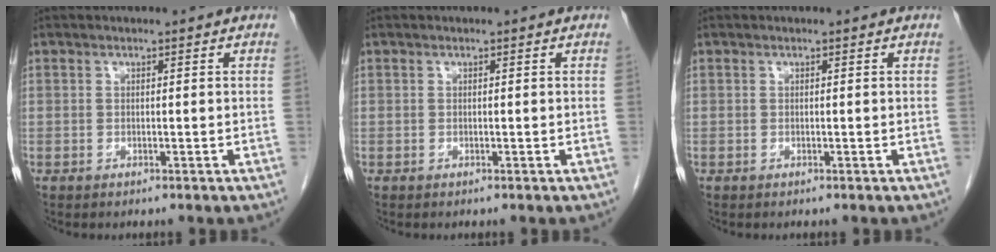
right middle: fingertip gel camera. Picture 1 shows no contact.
{"total": 0.0}
{"total": 0.0}